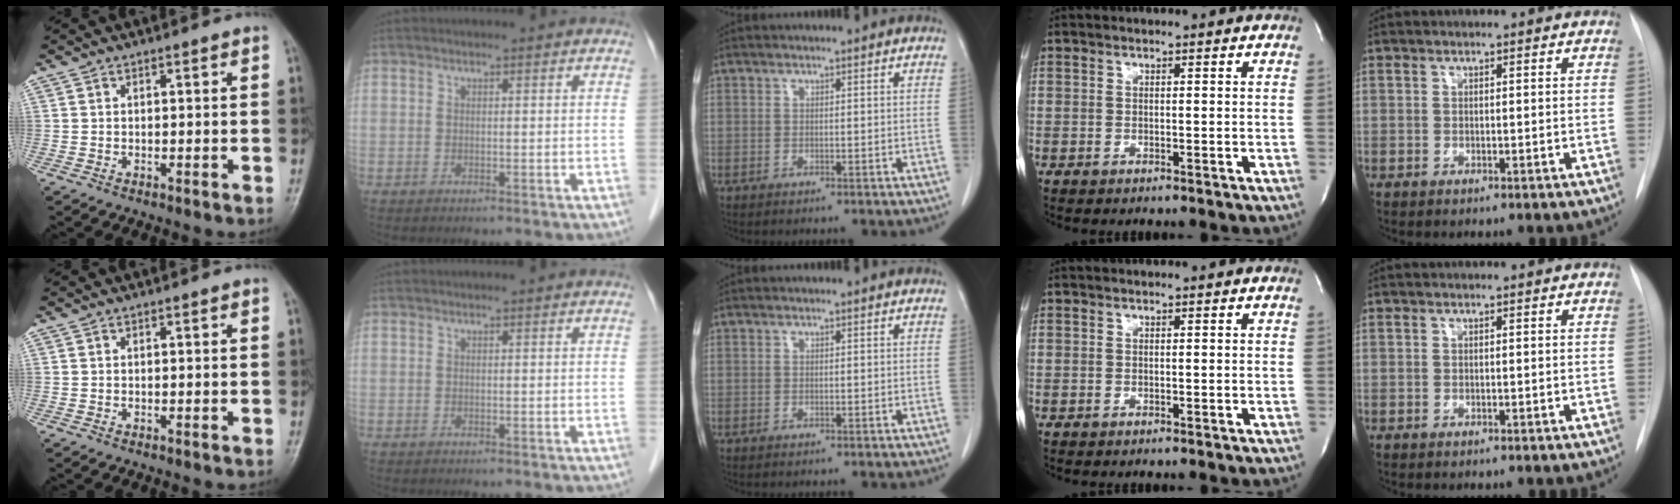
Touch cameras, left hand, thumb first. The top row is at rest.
{}